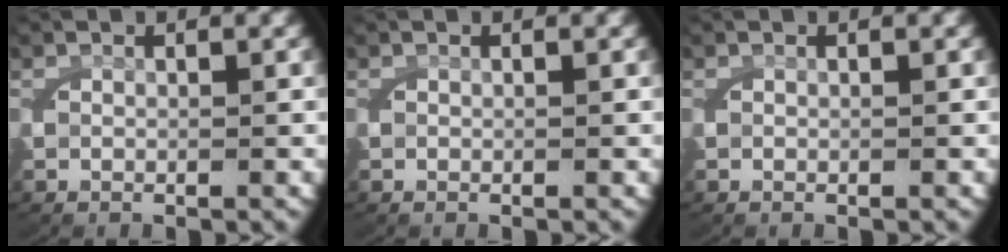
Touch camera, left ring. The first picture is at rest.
{"total": 0.0}
{"total": 0.0}